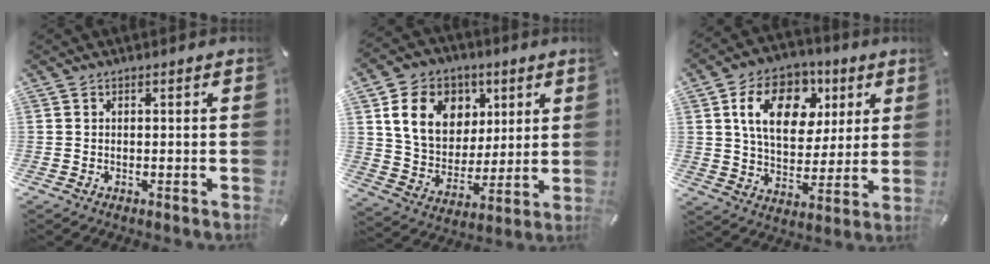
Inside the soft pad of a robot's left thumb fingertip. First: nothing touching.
{"total": 15.4, "force": [5.9, 12.4, 6.9], "torque": [-0.118, -0.008, 0.117]}
{"total": 15.6, "force": [5.9, 11.1, 9.2], "torque": [-0.143, -0.004, 0.108]}